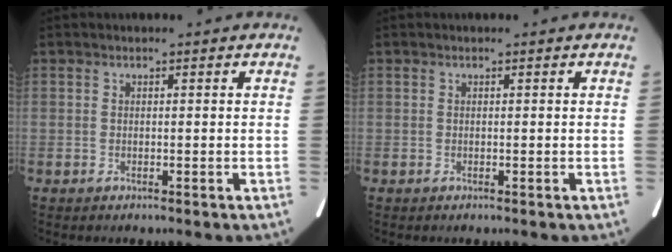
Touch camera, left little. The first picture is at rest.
{"total": 0.0}